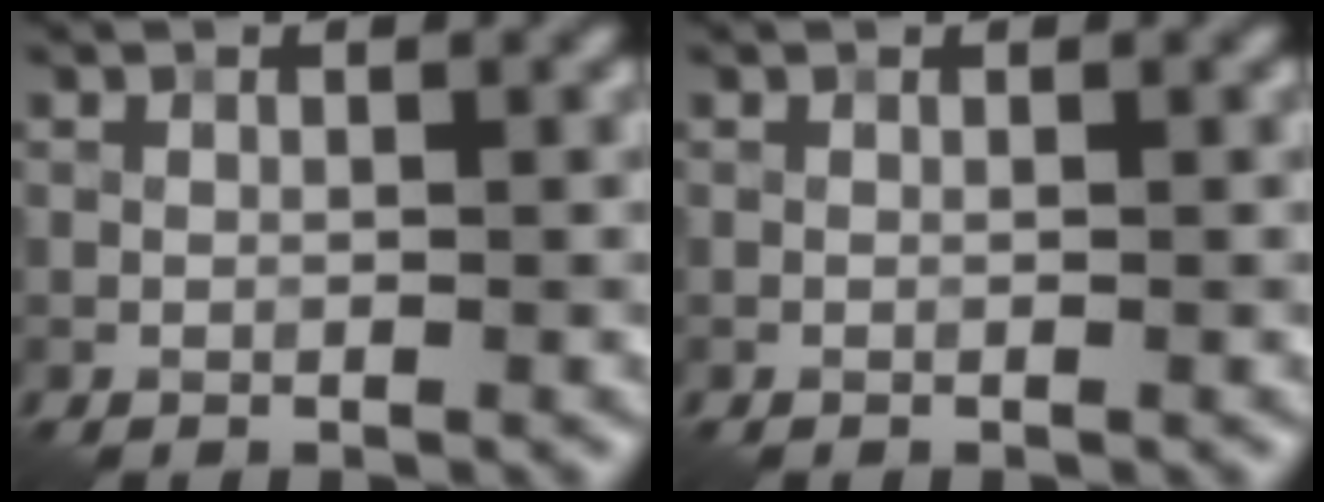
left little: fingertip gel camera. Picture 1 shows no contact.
{"total": 0.0}